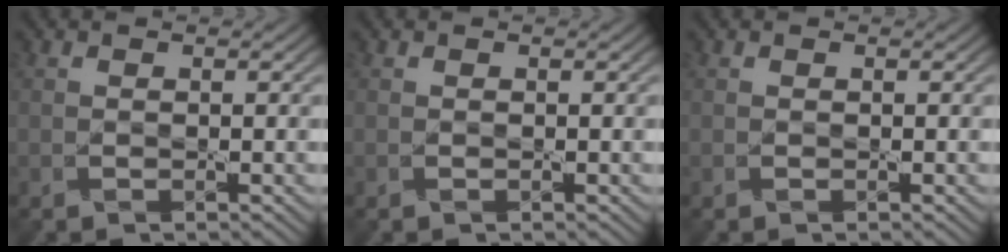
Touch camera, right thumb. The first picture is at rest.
{"total": 0.0}
{"total": 0.0}